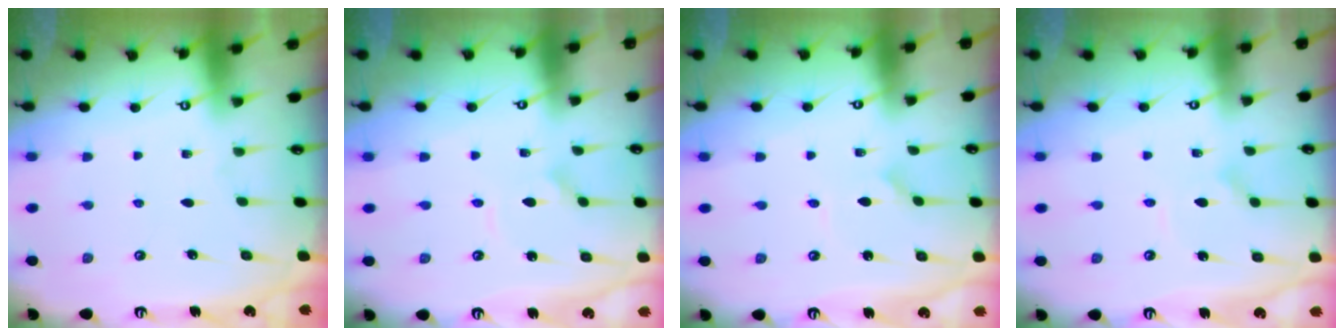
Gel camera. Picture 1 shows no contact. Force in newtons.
{"total": 2.1, "press": 2.1, "slide": 0.0}
{"total": 2.0, "press": 2.0, "slide": 0.2}
{"total": 2.6, "press": 2.6, "slide": 0.1}